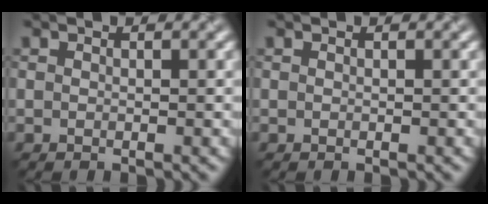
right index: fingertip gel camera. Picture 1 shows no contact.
{"total": 0.0}